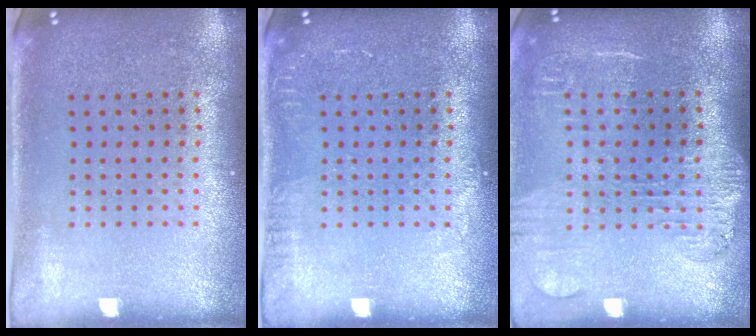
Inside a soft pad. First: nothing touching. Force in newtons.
{"total": 1.0, "press": 0.9, "slide": 0.1}
{"total": 1.8, "press": 1.5, "slide": 1.0}